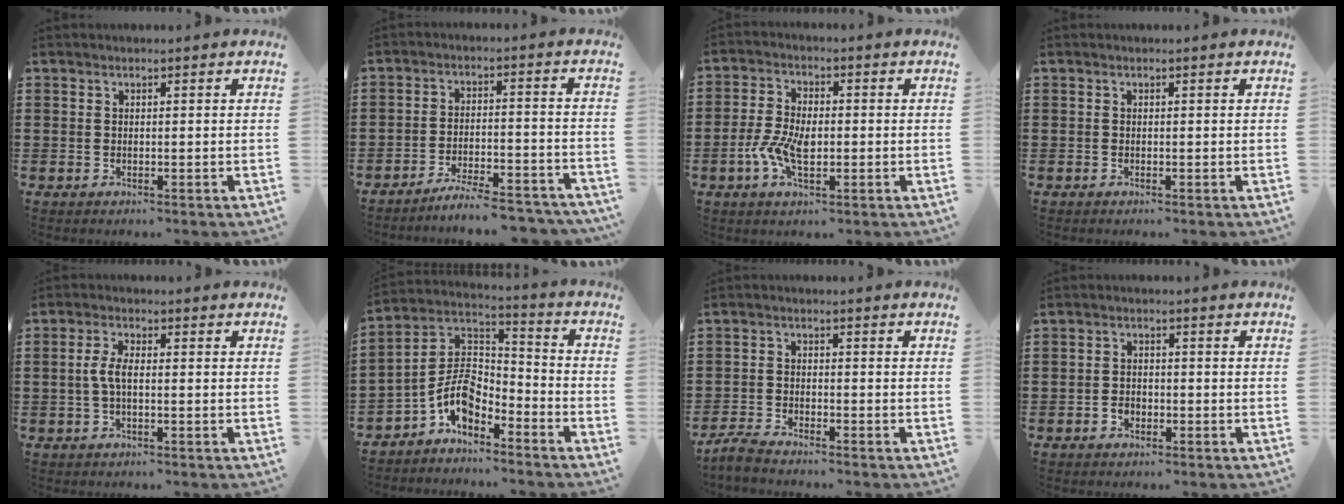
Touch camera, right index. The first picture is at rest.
{"total": 5.8, "force": [-5.5, 0.0, 1.9], "torque": [-0.030, -0.002, -0.103]}
{"total": 5.9, "force": [-1.3, 3.2, 4.7], "torque": [-0.105, 0.001, -0.027]}
{"total": 0.0}
{"total": 3.5, "force": [-0.4, 1.2, 3.3], "torque": [-0.081, -0.003, -0.017]}
{"total": 7.2, "force": [-4.0, 4.0, 4.5], "torque": [-0.120, -0.015, -0.088]}
{"total": 2.9, "force": [-2.8, 0.0, 0.5], "torque": [-0.019, 0.002, -0.061]}
{"total": 1.7, "force": [-0.9, 1.2, 0.7], "torque": [-0.016, 0.000, -0.020]}